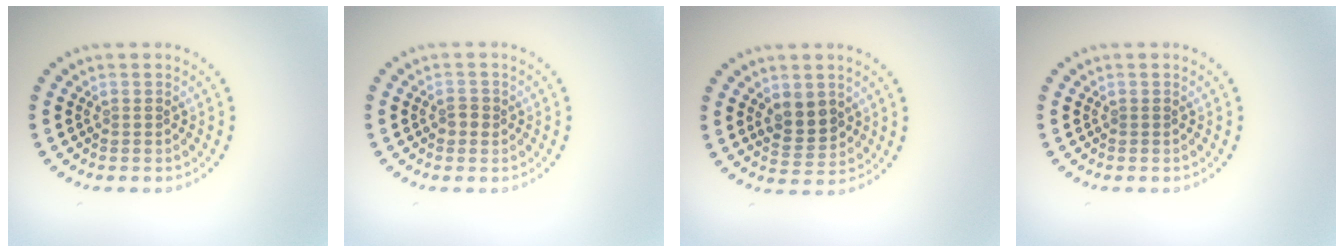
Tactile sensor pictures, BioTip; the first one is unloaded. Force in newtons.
{"total": 1.1, "press": 1.1, "slide": 0.2}
{"total": 3.0, "press": 2.9, "slide": 0.8}
{"total": 0.0}